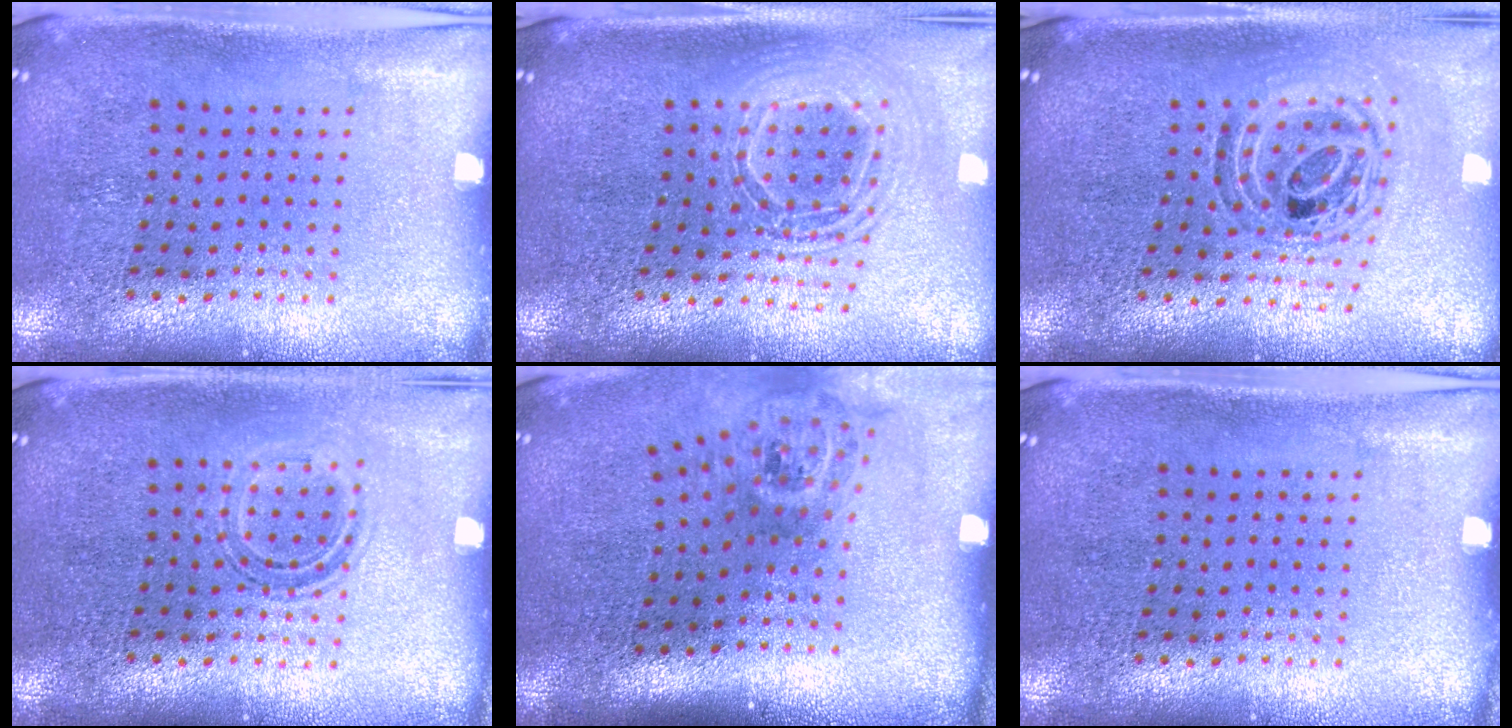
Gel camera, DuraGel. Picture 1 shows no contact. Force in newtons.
{"total": 2.0, "press": 1.6, "slide": 1.3}
{"total": 1.1, "press": 1.0, "slide": 0.4}
{"total": 1.1, "press": 1.0, "slide": 0.5}
{"total": 1.9, "press": 1.3, "slide": 1.4}
{"total": 0.0}